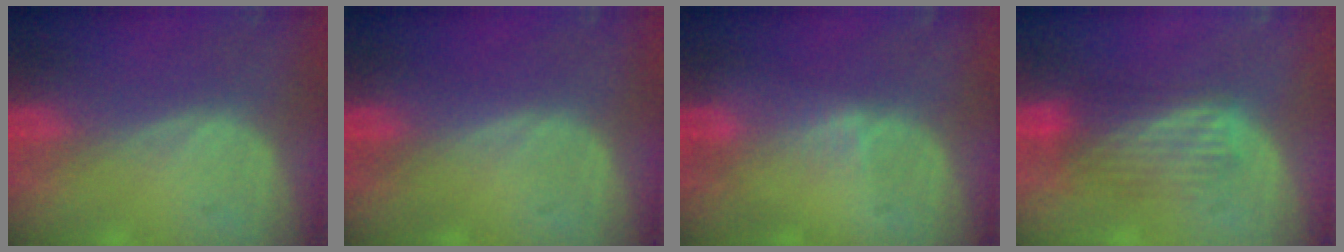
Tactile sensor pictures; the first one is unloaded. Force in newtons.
{"total": 0.0}
{"total": 1.3, "press": 1.3, "slide": 0.2}
{"total": 5.2, "press": 5.1, "slide": 0.3}